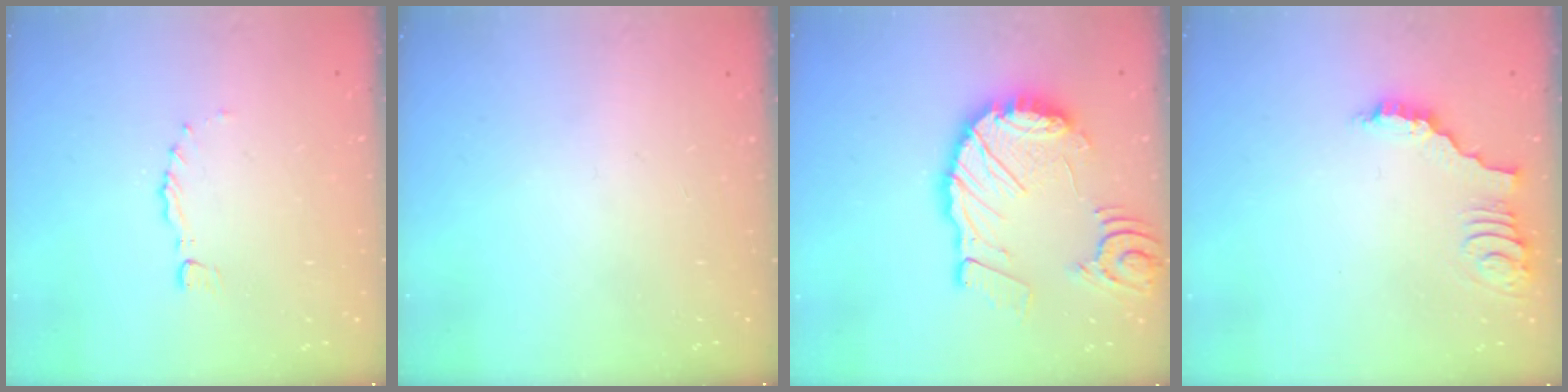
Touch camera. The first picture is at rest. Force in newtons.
{"total": 0.0}
{"total": 17.6, "press": 17.5, "slide": 2.2}
{"total": 3.9, "press": 3.9, "slide": 0.3}